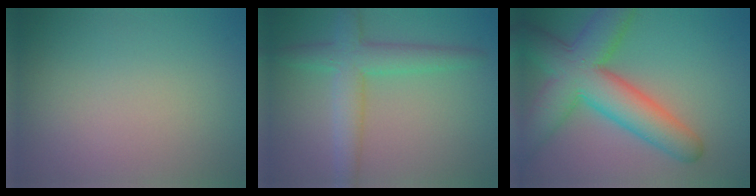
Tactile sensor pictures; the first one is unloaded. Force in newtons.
{"total": 4.8, "press": 4.8, "slide": 0.1}
{"total": 9.5, "press": 9.5, "slide": 0.3}